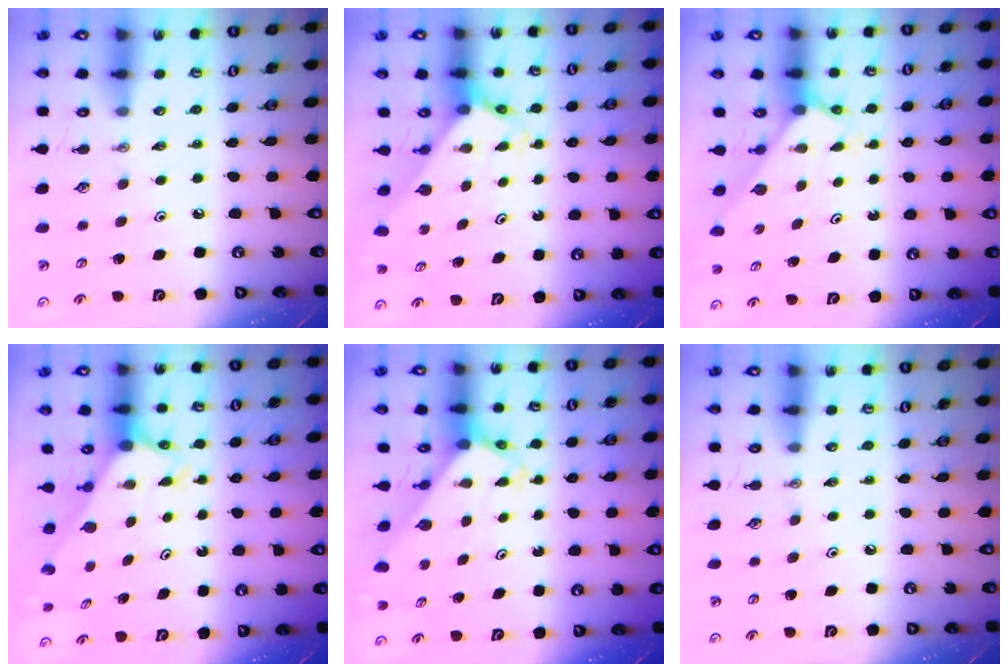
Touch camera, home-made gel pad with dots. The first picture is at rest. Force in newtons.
{"total": 2.2, "press": 2.2, "slide": 0.1}
{"total": 2.1, "press": 2.1, "slide": 0.2}
{"total": 2.6, "press": 2.6, "slide": 0.2}
{"total": 2.5, "press": 2.5, "slide": 0.1}
{"total": 0.0}